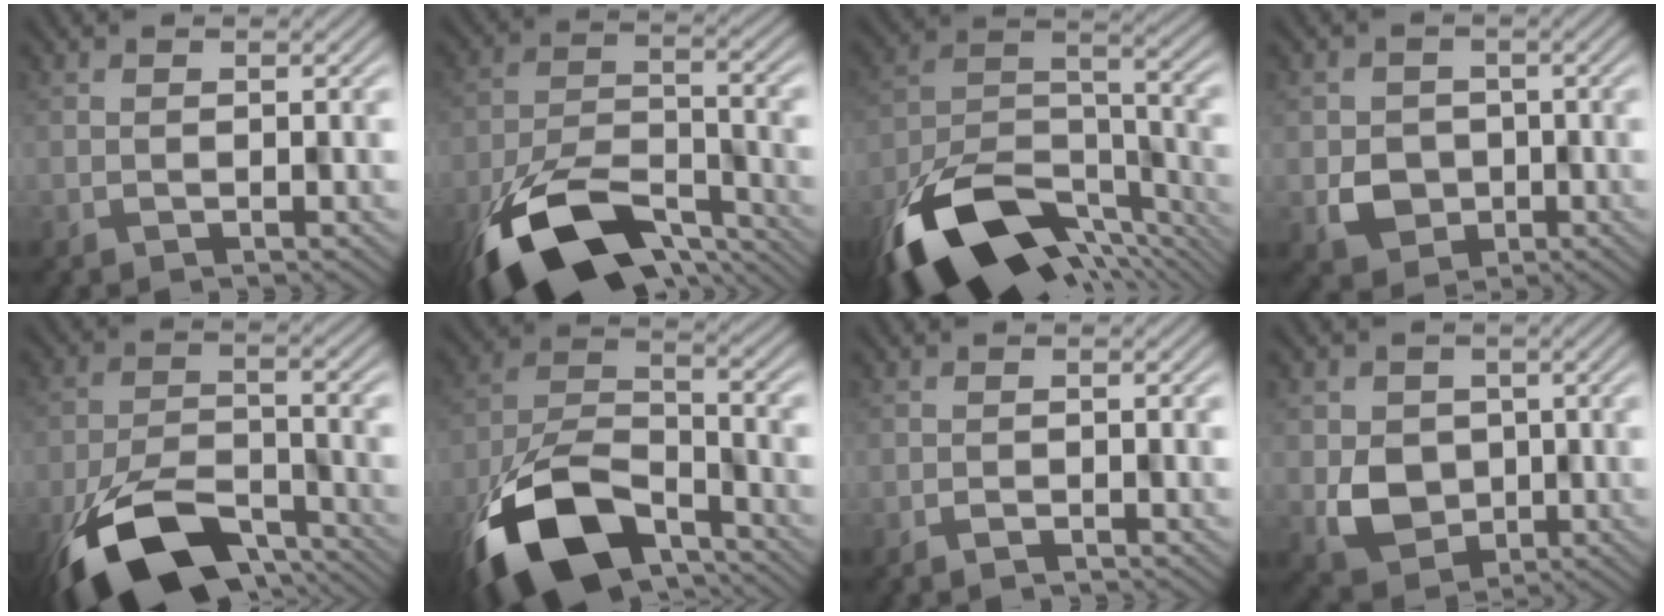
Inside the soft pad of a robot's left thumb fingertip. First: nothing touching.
{"total": 15.6, "force": [-10.2, 6.3, 9.9], "torque": [-0.217, -0.029, -0.172]}
{"total": 16.3, "force": [-10.6, 7.2, 10.0], "torque": [-0.214, -0.038, -0.163]}
{"total": 3.6, "force": [-0.5, 3.4, 1.0], "torque": [-0.020, -0.010, -0.010]}
{"total": 13.9, "force": [-8.8, 6.1, 8.9], "torque": [-0.182, -0.023, -0.152]}
{"total": 15.3, "force": [-9.5, 7.4, 9.4], "torque": [-0.207, -0.027, -0.177]}
{"total": 0.7, "force": [-0.6, 0.1, 0.4], "torque": [-0.008, 0.001, -0.010]}
{"total": 5.0, "force": [-0.1, 4.5, 2.2], "torque": [-0.050, -0.014, -0.003]}